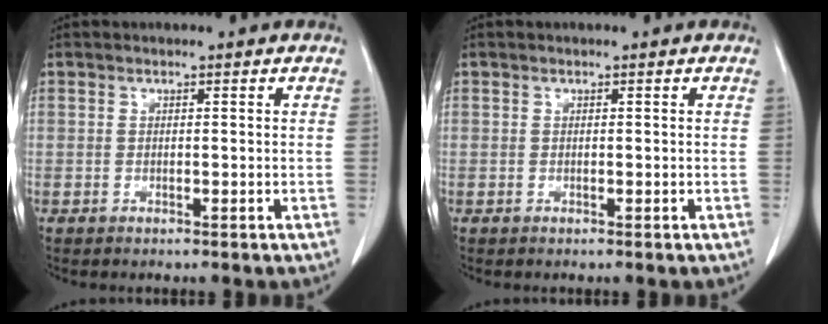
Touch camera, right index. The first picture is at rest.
{"total": 0.0}